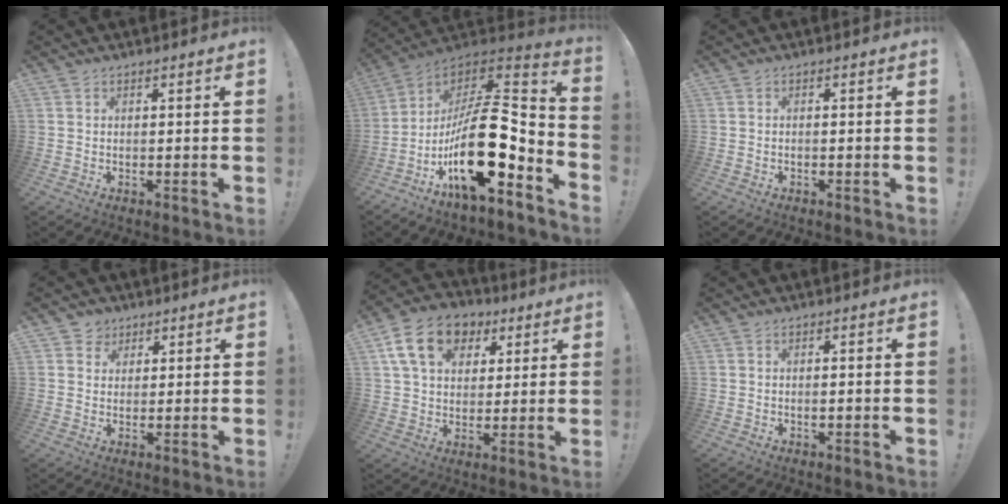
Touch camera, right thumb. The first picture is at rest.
{"total": 23.9, "force": [-5.9, 9.6, 21.0], "torque": [-0.375, 0.021, -0.095]}
{"total": 1.0, "force": [-0.9, -0.2, 0.5], "torque": [-0.016, 0.002, -0.014]}
{"total": 3.8, "force": [1.8, 3.3, 0.3], "torque": [0.003, -0.013, 0.031]}
{"total": 15.8, "force": [6.9, 11.4, 8.6], "torque": [-0.127, -0.022, 0.131]}
{"total": 0.9, "force": [-0.5, 0.0, 0.8], "torque": [-0.023, 0.003, -0.008]}